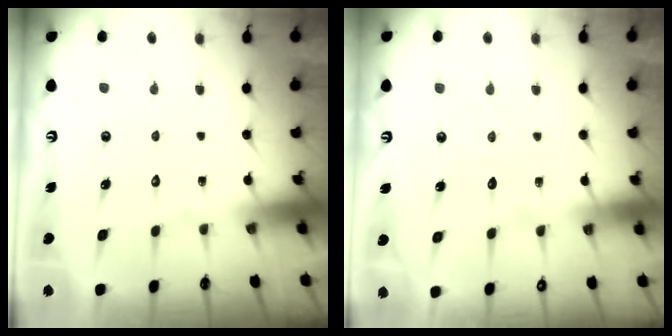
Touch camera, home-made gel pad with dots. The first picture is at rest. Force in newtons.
{"total": 4.0, "press": 4.0, "slide": 0.3}